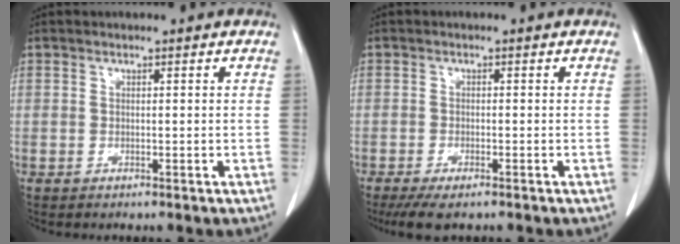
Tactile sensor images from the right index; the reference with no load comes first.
{"total": 4.5, "force": [-3.3, 1.1, 2.9], "torque": [-0.046, -0.010, -0.050]}